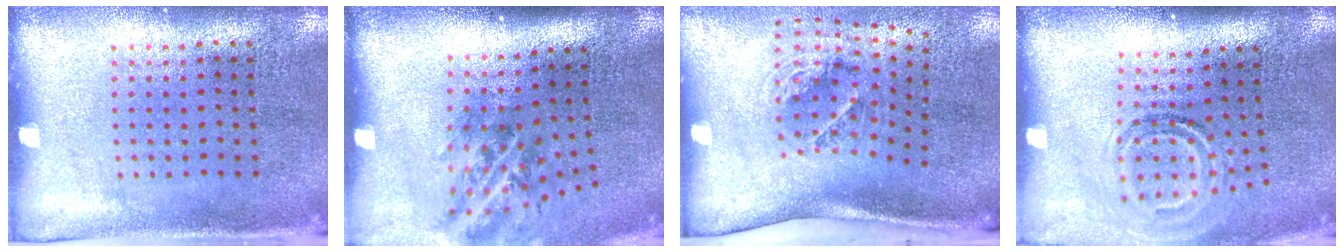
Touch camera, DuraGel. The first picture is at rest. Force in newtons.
{"total": 1.4, "press": 1.1, "slide": 0.9}
{"total": 2.0, "press": 1.3, "slide": 1.5}
{"total": 1.9, "press": 1.2, "slide": 1.5}